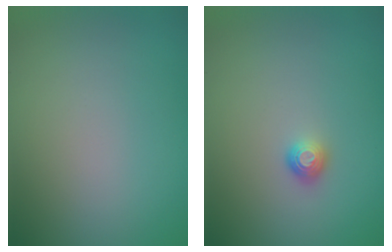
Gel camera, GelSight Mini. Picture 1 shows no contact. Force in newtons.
{"total": 1.1, "press": 1.0, "slide": 0.4}